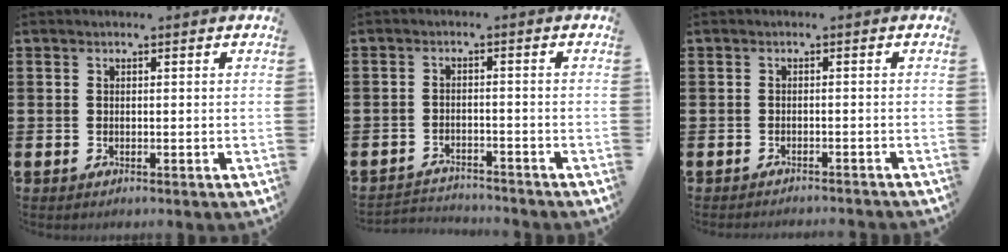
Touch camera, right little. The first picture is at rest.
{"total": 2.4, "force": [-2.4, 0.1, -0.2], "torque": [-0.004, 0.001, -0.052]}
{"total": 0.9, "force": [-0.9, -0.2, 0.0], "torque": [0.000, 0.000, -0.019]}